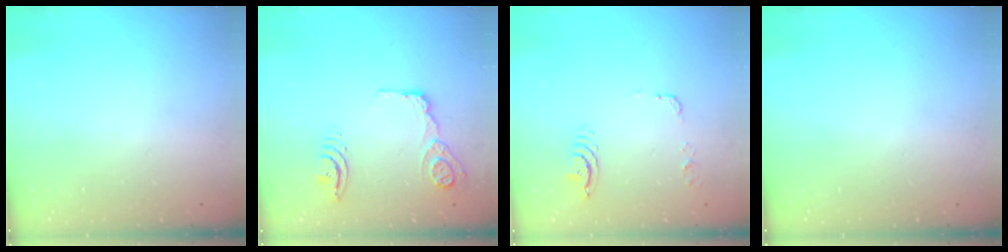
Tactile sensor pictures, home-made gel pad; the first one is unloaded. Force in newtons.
{"total": 21.3, "press": 16.2, "slide": 13.8}
{"total": 8.3, "press": 8.3, "slide": 0.8}
{"total": 0.0}